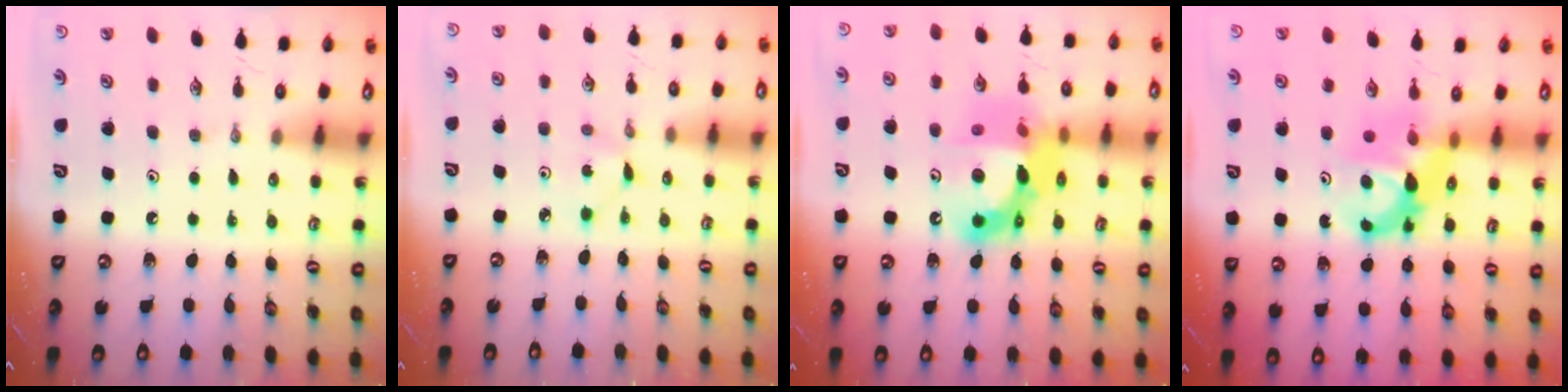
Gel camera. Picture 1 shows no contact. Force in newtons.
{"total": 1.3, "press": 1.3, "slide": 0.1}
{"total": 18.0, "press": 17.9, "slide": 1.5}
{"total": 7.3, "press": 7.3, "slide": 0.5}